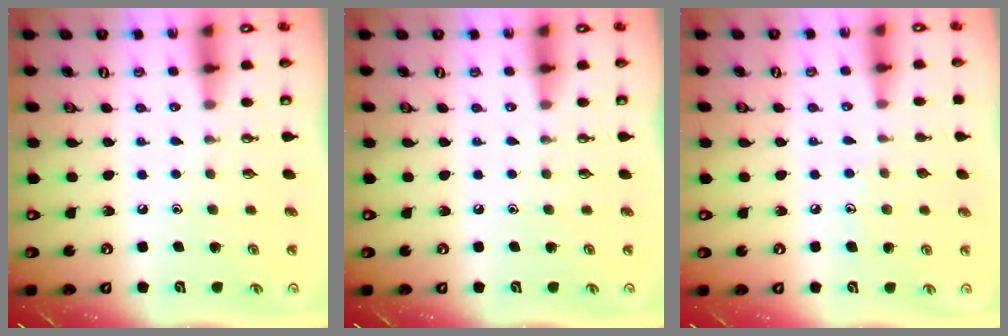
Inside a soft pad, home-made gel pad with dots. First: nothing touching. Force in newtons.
{"total": 0.0}
{"total": 5.4, "press": 5.4, "slide": 0.5}